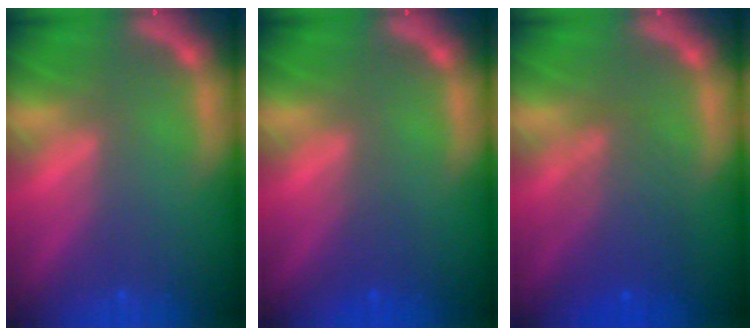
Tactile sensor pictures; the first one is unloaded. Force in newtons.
{"total": 1.5}
{"total": 4.5}